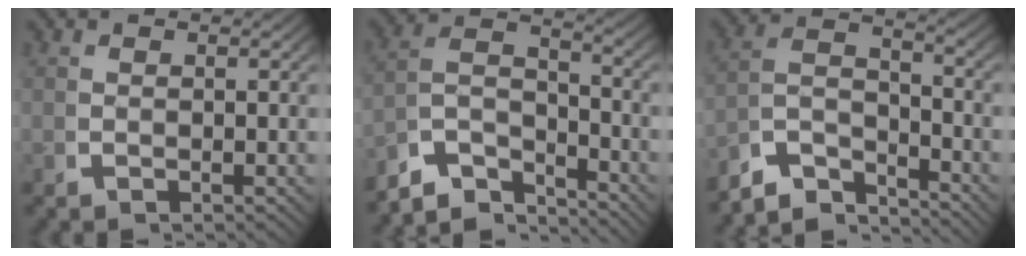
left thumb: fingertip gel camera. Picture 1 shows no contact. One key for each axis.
{"total": 8.2, "fx": -3.3, "fy": 5.6, "fz": 5.0, "tx": -0.106, "ty": -0.031, "tz": -0.059}
{"total": 7.3, "fx": -3.5, "fy": 4.6, "fz": 4.3, "tx": -0.090, "ty": -0.030, "tz": -0.062}